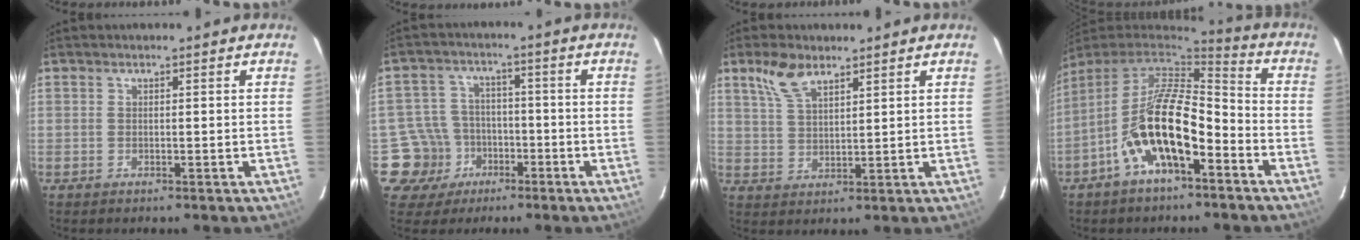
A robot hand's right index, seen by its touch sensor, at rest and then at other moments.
{"total": 9.1, "force": [-4.0, 8.1, 0.3], "torque": [-0.033, 0.029, -0.056]}
{"total": 6.6, "force": [4.4, 2.9, 3.9], "torque": [-0.079, 0.012, 0.091]}
{"total": 15.8, "force": [-6.9, 5.8, 13.0], "torque": [-0.247, -0.006, -0.132]}